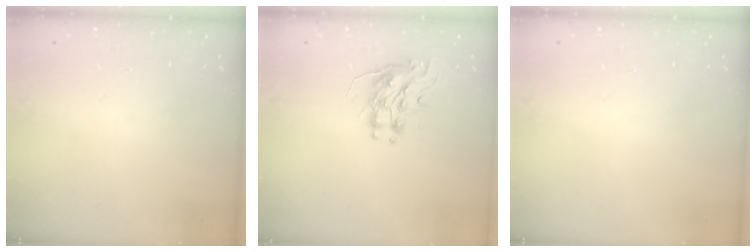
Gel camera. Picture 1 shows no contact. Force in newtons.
{"total": 8.8, "press": 8.8, "slide": 0.3}
{"total": 0.0}